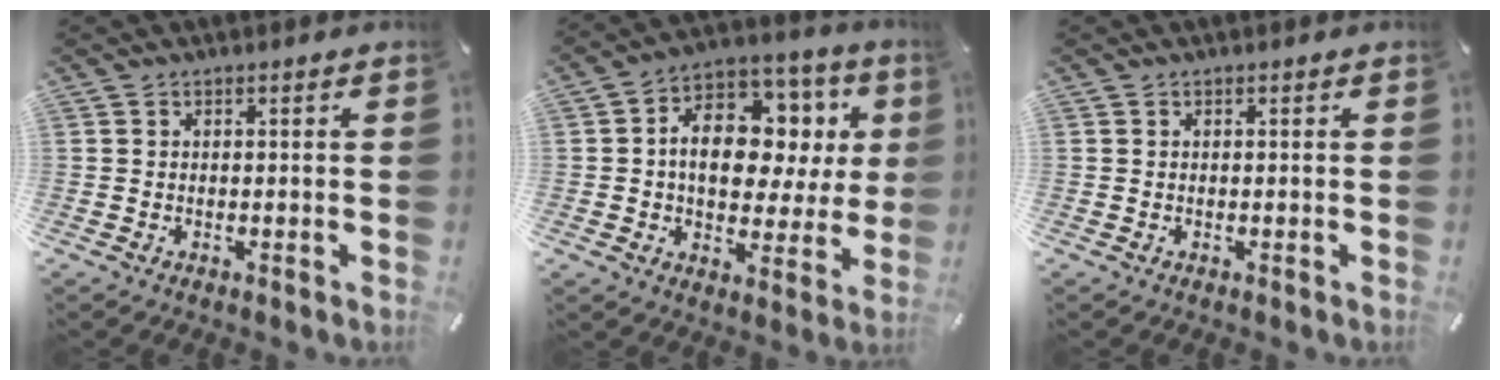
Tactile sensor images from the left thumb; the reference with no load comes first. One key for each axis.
{"total": 15.6, "fx": 2.2, "fy": 10.8, "fz": 11.1, "tx": -0.177, "ty": -0.009, "tz": 0.042}
{"total": 0.0}